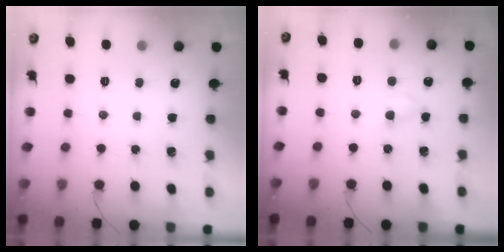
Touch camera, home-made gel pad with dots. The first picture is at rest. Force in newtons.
{"total": 3.3, "press": 3.1, "slide": 1.3}